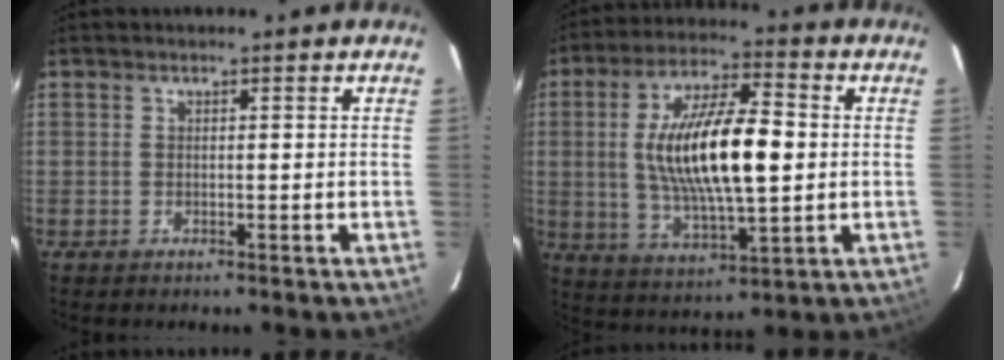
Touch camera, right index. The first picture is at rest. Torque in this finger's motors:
{"motor_torque": [2.14, 0.00, 1.05, 0.21]}